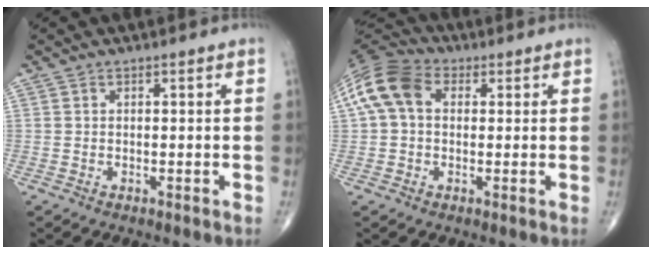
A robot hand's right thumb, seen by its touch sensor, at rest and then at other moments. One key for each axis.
{"total": 11.1, "fx": 2.2, "fy": 7.7, "fz": 7.6, "tx": -0.155, "ty": 0.034, "tz": 0.030}